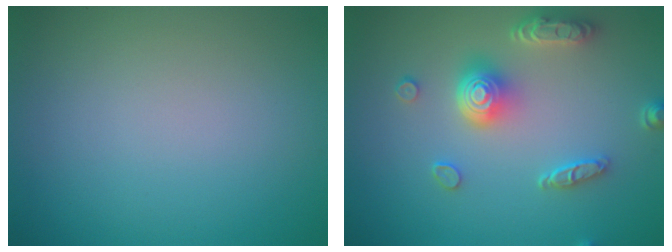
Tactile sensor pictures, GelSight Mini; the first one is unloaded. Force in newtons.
{"total": 4.9, "press": 3.9, "slide": 2.9}